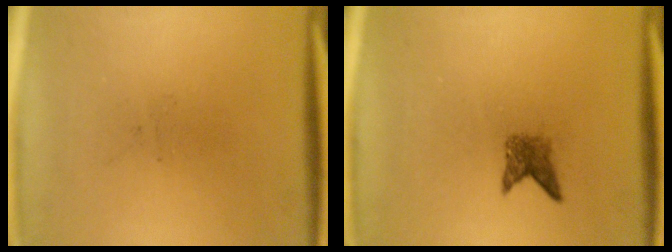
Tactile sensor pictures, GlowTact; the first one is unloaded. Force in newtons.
{"total": 2.1}